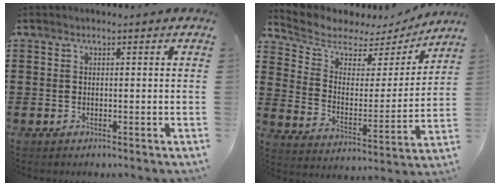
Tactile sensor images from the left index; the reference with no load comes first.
{"total": 5.4, "force": [4.7, 2.4, 0.9], "torque": [-0.057, -0.034, 0.077]}